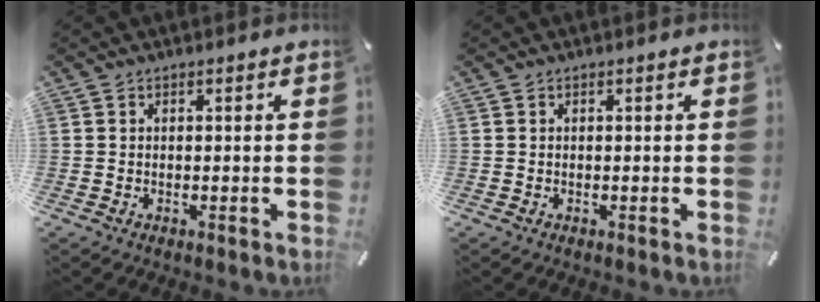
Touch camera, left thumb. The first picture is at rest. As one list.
[{"total": 0.0}]